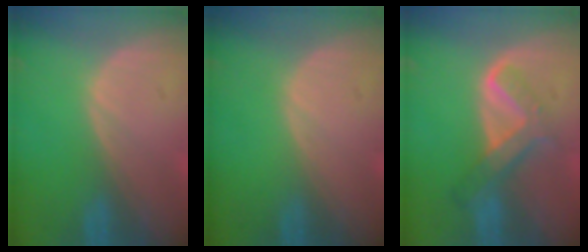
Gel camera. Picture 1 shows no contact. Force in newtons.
{"total": 0.0}
{"total": 6.5, "press": 5.5, "slide": 3.3}